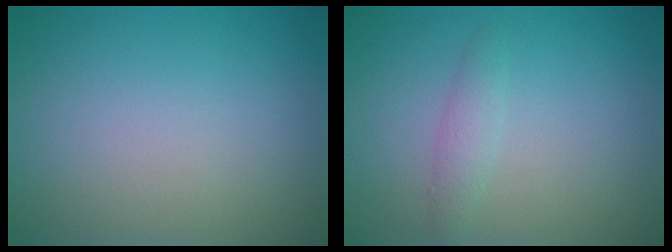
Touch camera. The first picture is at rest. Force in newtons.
{"total": 1.4, "press": 1.4, "slide": 0.0}